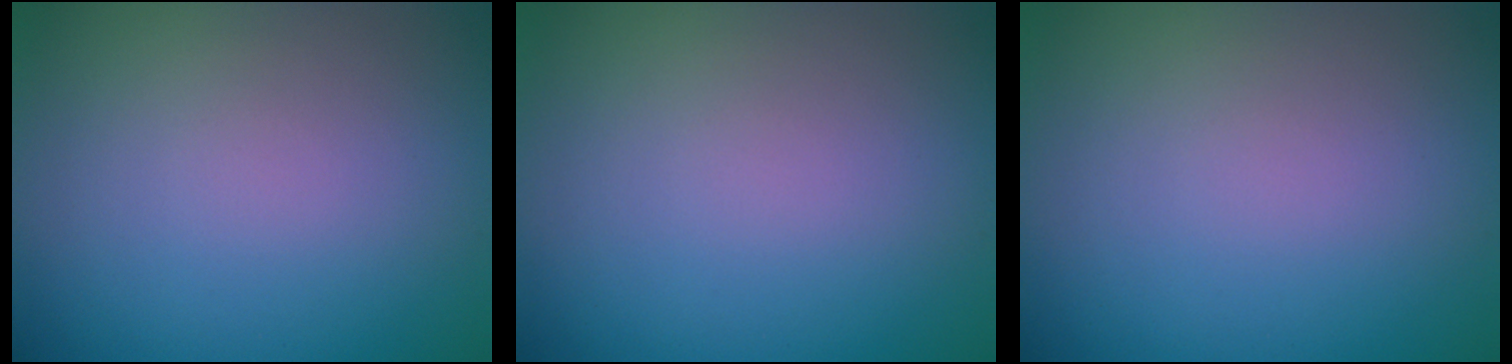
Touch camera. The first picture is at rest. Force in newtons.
{"total": 0.0}
{"total": 0.0}